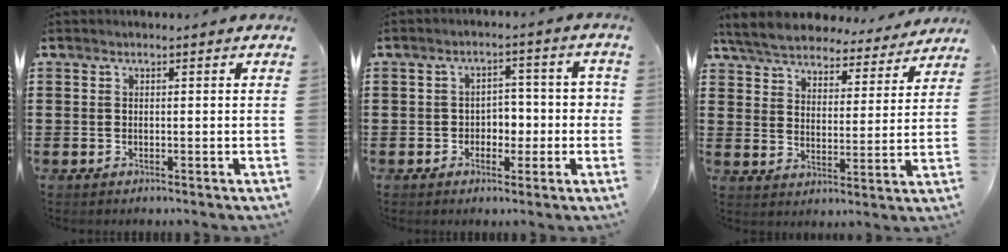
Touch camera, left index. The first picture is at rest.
{"total": 3.7, "force": [-1.0, 3.0, 2.0], "torque": [-0.039, 0.007, -0.026]}
{"total": 6.0, "force": [5.8, 0.8, 1.1], "torque": [-0.051, -0.036, 0.101]}